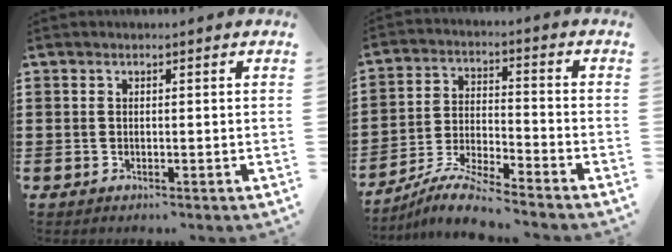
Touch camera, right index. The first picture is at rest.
{"total": 7.2, "force": [-6.8, -0.2, 2.3], "torque": [-0.060, -0.005, -0.135]}